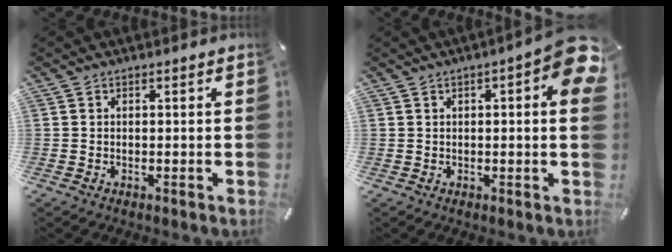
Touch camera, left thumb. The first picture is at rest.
{"total": 7.4, "force": [2.2, 2.1, 6.7], "torque": [-0.082, -0.015, 0.033]}